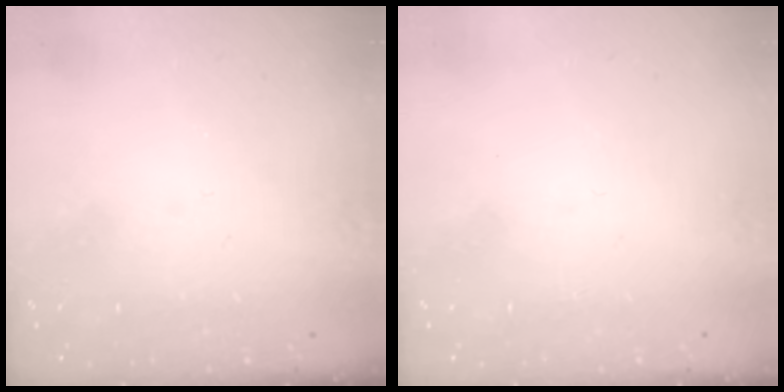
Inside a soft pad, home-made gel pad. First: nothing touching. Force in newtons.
{"total": 1.6, "press": 1.6, "slide": 0.1}